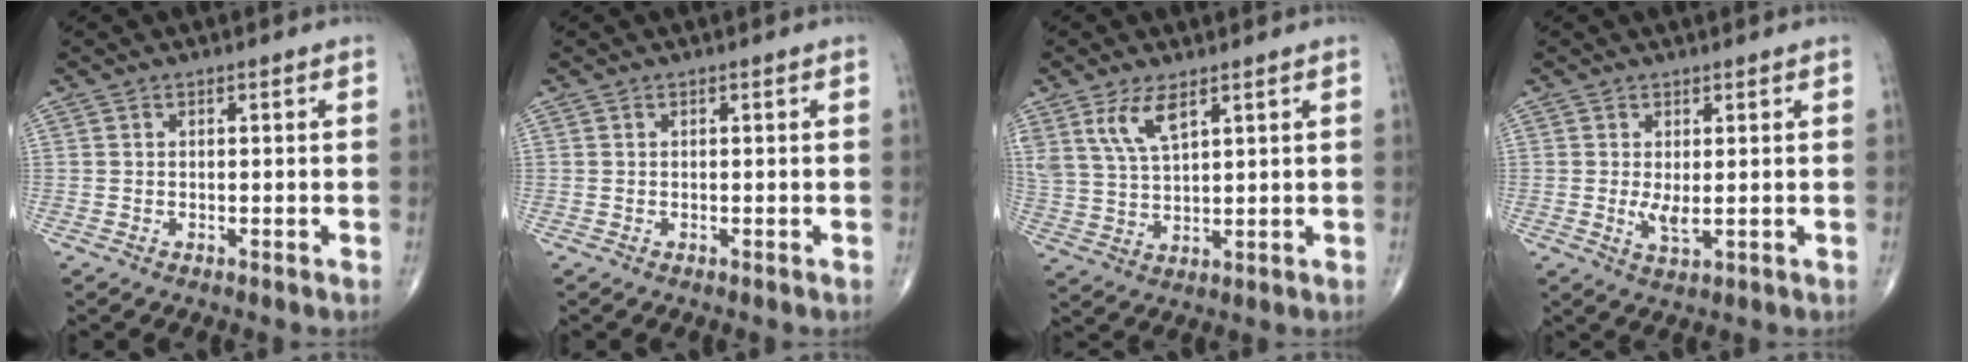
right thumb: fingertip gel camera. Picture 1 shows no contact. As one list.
[{"total": 0.0}, {"total": 7.1, "force": [4.1, 2.8, 5.1], "torque": [-0.100, -0.017, 0.089]}, {"total": 2.7, "force": [0.1, 1.0, 2.5], "torque": [-0.052, -0.010, 0.010]}]